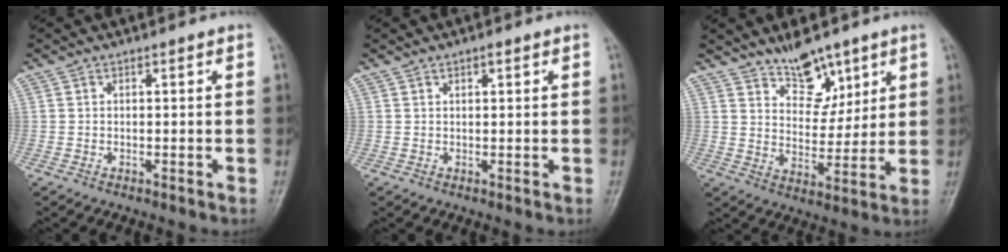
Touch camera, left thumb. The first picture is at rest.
{"total": 1.2, "force": [0.7, 0.5, 0.8], "torque": [-0.008, -0.001, 0.009]}
{"total": 9.1, "force": [6.5, 4.6, 4.3], "torque": [-0.033, -0.049, 0.113]}